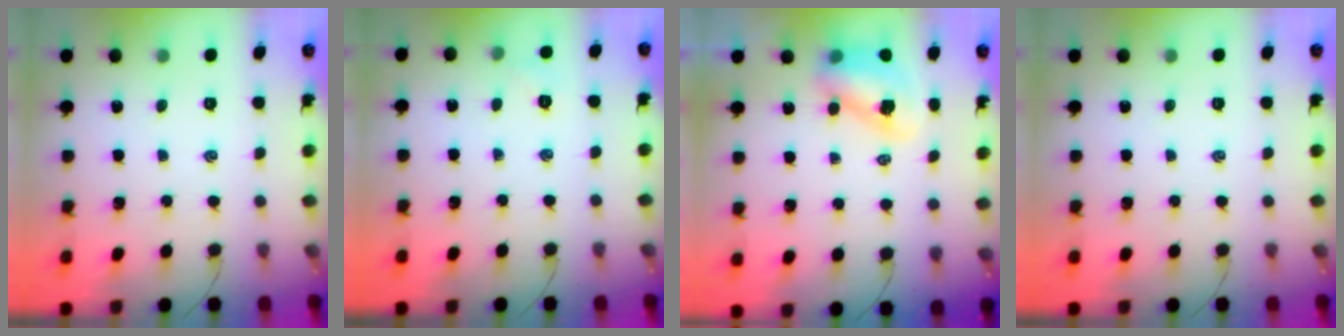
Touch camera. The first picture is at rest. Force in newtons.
{"total": 4.5, "press": 4.3, "slide": 1.2}
{"total": 8.2, "press": 8.0, "slide": 1.6}
{"total": 0.0}